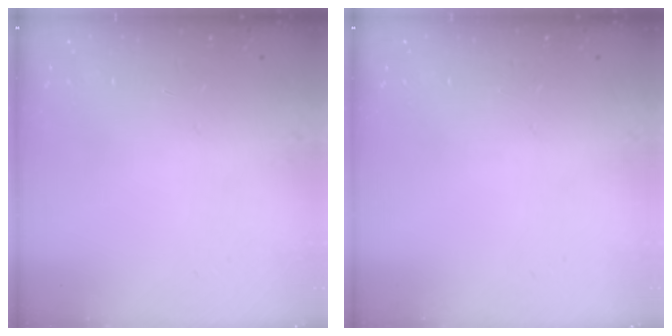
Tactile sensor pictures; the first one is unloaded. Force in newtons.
{"total": 0.0}